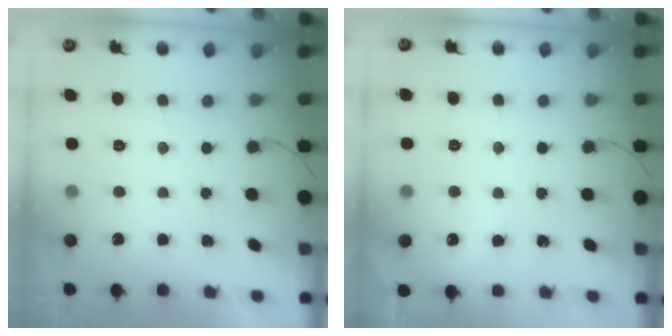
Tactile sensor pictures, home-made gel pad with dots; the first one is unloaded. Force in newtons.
{"total": 3.5, "press": 3.5, "slide": 0.4}